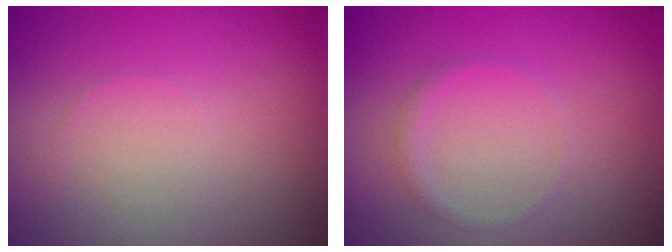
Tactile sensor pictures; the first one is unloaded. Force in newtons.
{"total": 0.9, "press": 0.8, "slide": 0.1}